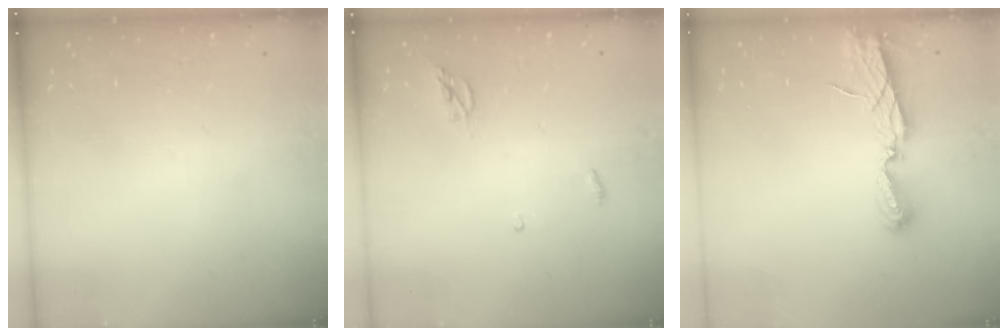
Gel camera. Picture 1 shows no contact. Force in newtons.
{"total": 3.9, "press": 3.8, "slide": 0.3}
{"total": 6.2, "press": 6.2, "slide": 0.2}